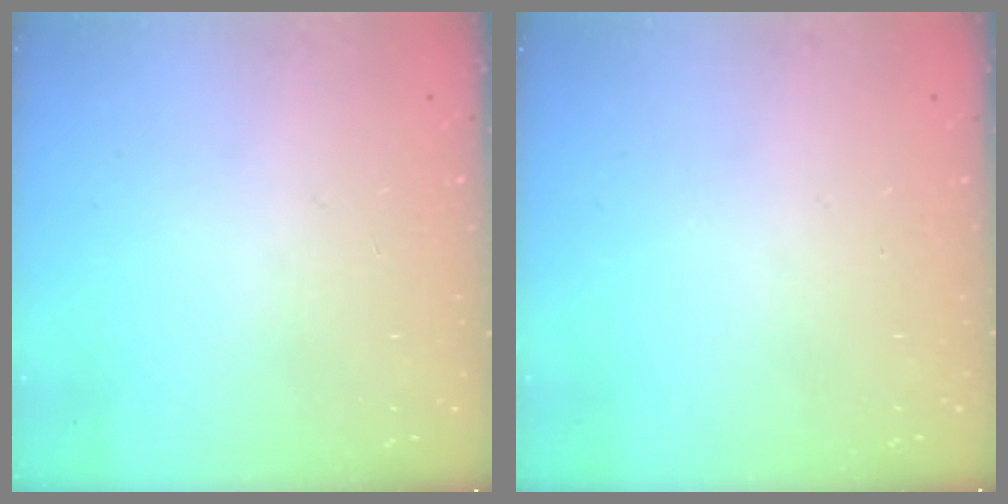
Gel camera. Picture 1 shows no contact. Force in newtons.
{"total": 0.0}